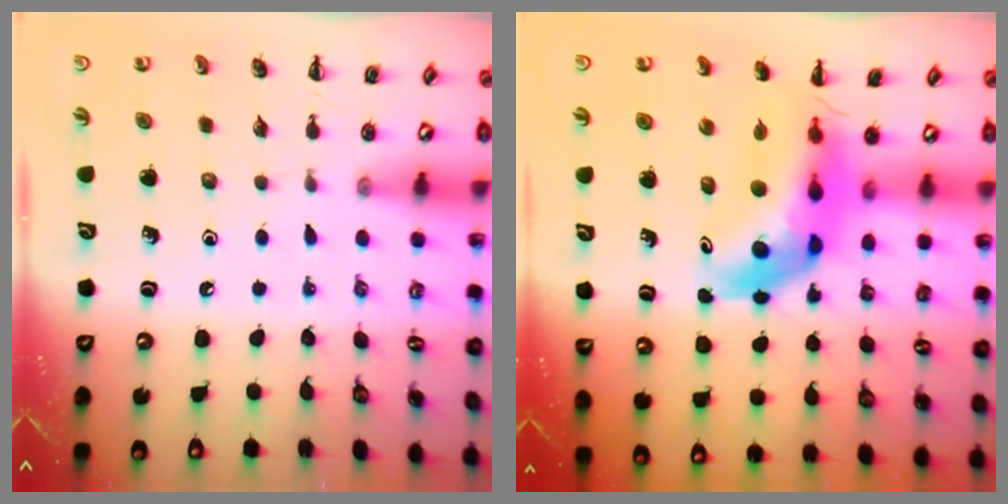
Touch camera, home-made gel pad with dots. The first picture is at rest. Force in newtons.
{"total": 9.7, "press": 9.2, "slide": 3.2}